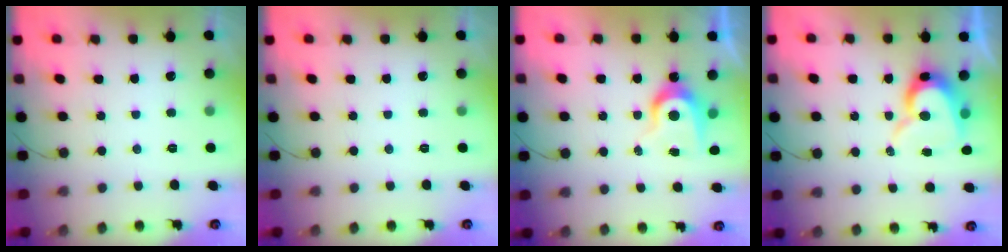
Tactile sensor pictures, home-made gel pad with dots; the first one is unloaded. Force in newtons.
{"total": 0.0}
{"total": 8.1, "press": 8.1, "slide": 0.6}
{"total": 11.4, "press": 11.4, "slide": 1.1}